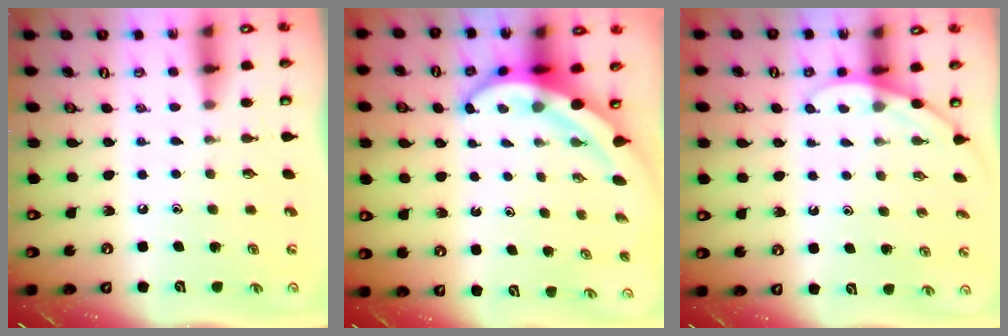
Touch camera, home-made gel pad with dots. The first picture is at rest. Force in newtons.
{"total": 6.2, "press": 6.0, "slide": 1.5}
{"total": 2.8, "press": 2.8, "slide": 0.2}